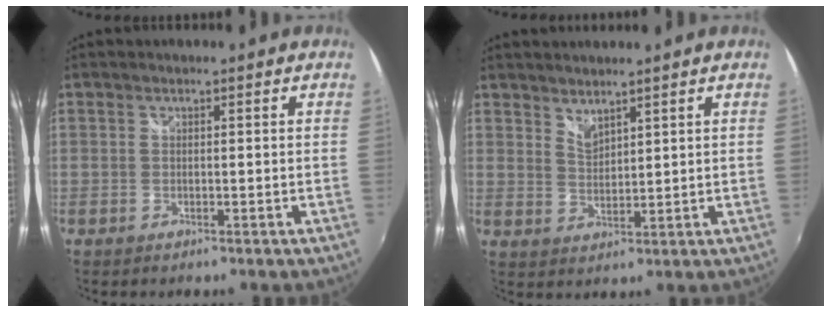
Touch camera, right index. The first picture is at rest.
{"total": 3.2, "force": [2.9, 0.7, 1.1], "torque": [-0.016, -0.004, 0.052]}